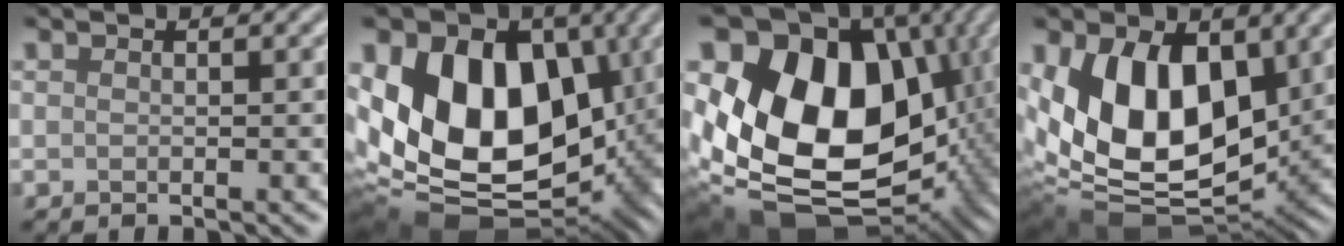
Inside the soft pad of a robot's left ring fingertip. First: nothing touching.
{"total": 17.1, "force": [1.3, 11.7, 12.4], "torque": [-0.199, -0.016, 0.026]}
{"total": 17.7, "force": [1.1, 12.9, 12.1], "torque": [-0.214, -0.006, 0.023]}
{"total": 13.8, "force": [1.1, 8.6, 10.7], "torque": [-0.201, -0.021, 0.010]}